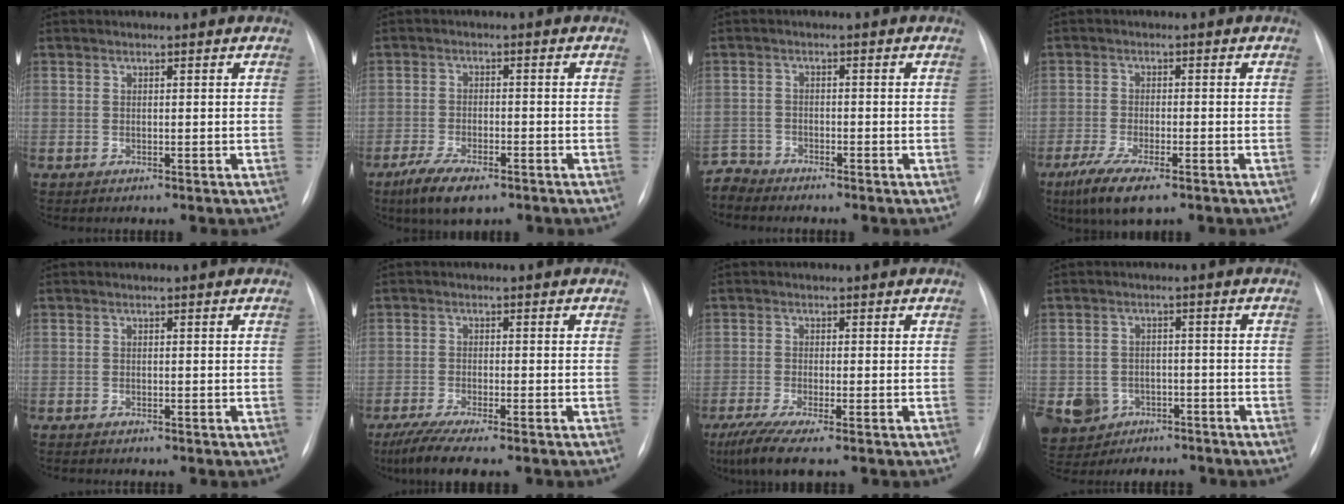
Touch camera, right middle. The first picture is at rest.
{"total": 6.9, "force": [-4.7, 2.2, 4.6], "torque": [-0.089, -0.012, -0.078]}
{"total": 3.0, "force": [-2.8, 0.0, -1.0], "torque": [0.026, -0.013, -0.056]}
{"total": 7.3, "force": [-4.7, 1.6, 5.4], "torque": [-0.101, -0.018, -0.077]}
{"total": 0.8, "force": [-0.7, 0.2, 0.3], "torque": [-0.009, -0.002, -0.011]}
{"total": 7.4, "force": [-5.7, 0.6, 4.7], "torque": [-0.083, -0.021, -0.094]}
{"total": 6.5, "force": [-4.5, 0.5, 4.7], "torque": [-0.089, -0.020, -0.079]}
{"total": 9.3, "force": [-5.3, 7.2, 2.5], "torque": [-0.072, 0.010, -0.074]}